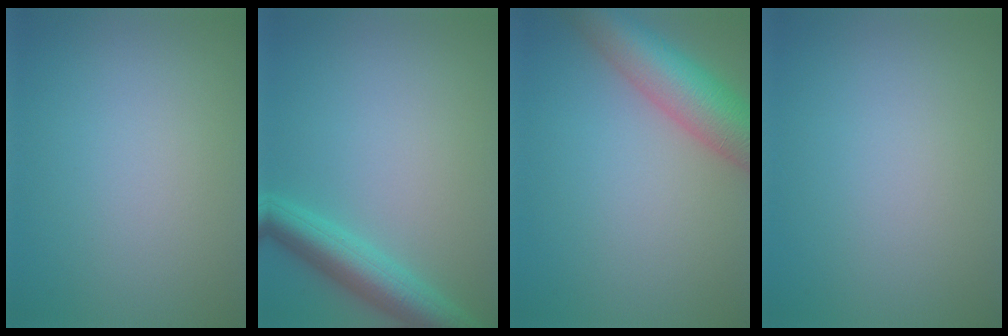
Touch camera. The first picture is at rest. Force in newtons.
{"total": 4.8, "press": 4.8, "slide": 0.2}
{"total": 7.9, "press": 7.9, "slide": 0.4}
{"total": 0.0}